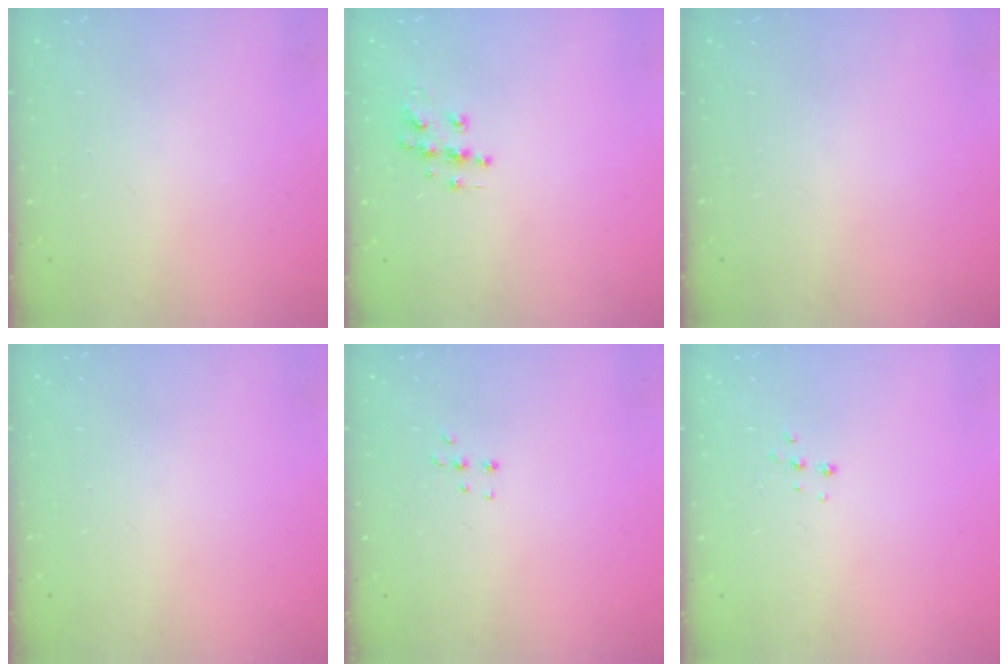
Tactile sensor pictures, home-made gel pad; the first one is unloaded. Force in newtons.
{"total": 7.3, "press": 7.3, "slide": 0.2}
{"total": 0.0}
{"total": 0.6, "press": 0.0, "slide": 0.6}
{"total": 3.6, "press": 3.5, "slide": 0.9}
{"total": 4.6, "press": 4.5, "slide": 0.8}